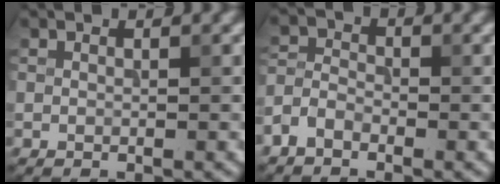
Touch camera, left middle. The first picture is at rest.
{"total": 2.5, "force": [-1.7, 1.4, 1.2], "torque": [-0.026, 0.005, -0.047]}